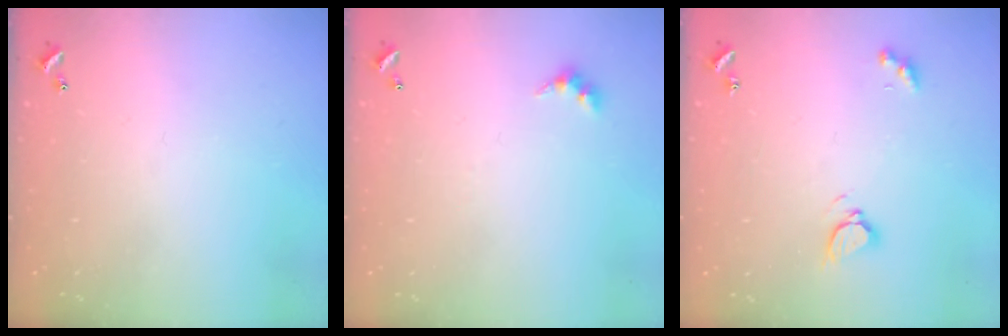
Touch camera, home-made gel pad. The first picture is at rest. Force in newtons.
{"total": 2.4, "press": 2.4, "slide": 0.5}
{"total": 3.4, "press": 3.4, "slide": 0.3}